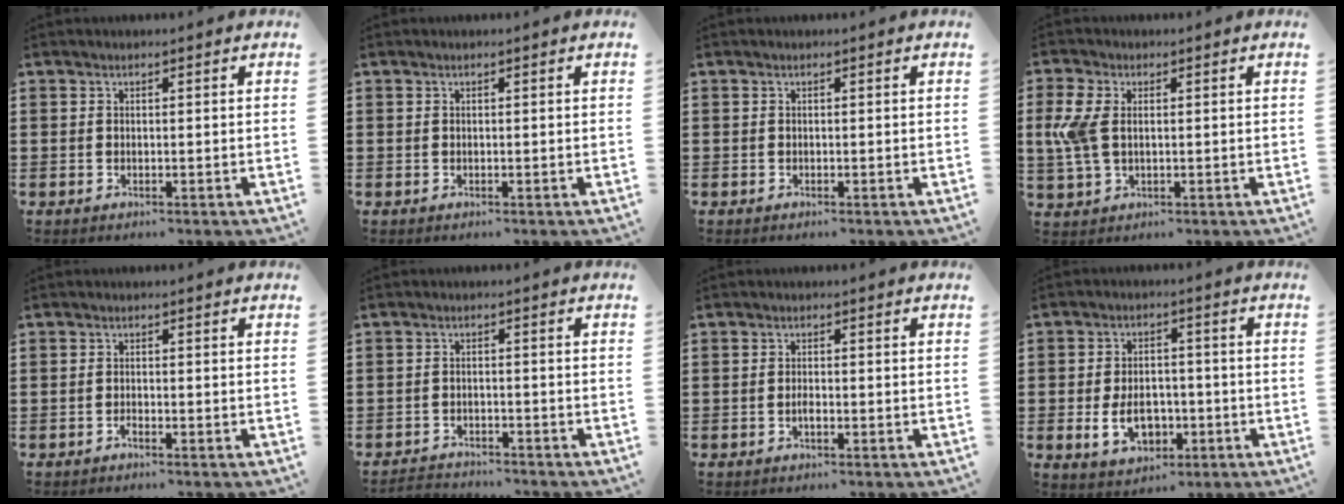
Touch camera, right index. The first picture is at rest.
{"total": 0.0}
{"total": 0.0}
{"total": 5.8, "force": [0.5, 3.4, 4.7], "torque": [-0.130, -0.003, -0.001]}
{"total": 0.9, "force": [-0.8, -0.1, 0.2], "torque": [-0.007, -0.003, -0.016]}
{"total": 2.4, "force": [-2.3, 0.3, -0.3], "torque": [-0.003, 0.001, -0.053]}
{"total": 1.3, "force": [-0.6, 0.4, 1.0], "torque": [-0.021, -0.004, -0.010]}
{"total": 6.4, "force": [-1.8, 4.4, 4.3], "torque": [-0.074, 0.000, -0.037]}